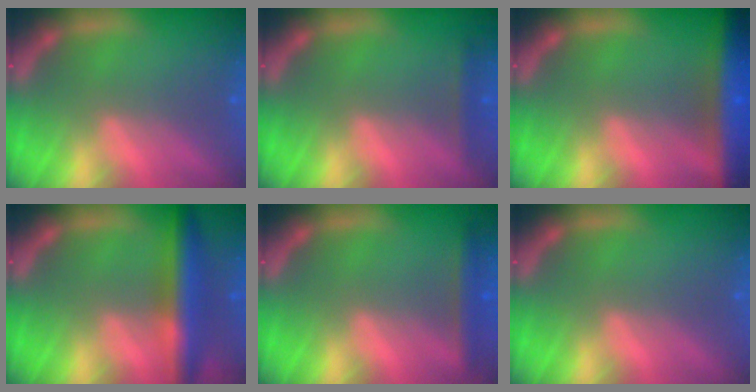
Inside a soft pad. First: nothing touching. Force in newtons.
{"total": 1.4}
{"total": 9.5}
{"total": 6.0}
{"total": 2.4}
{"total": 0.0}